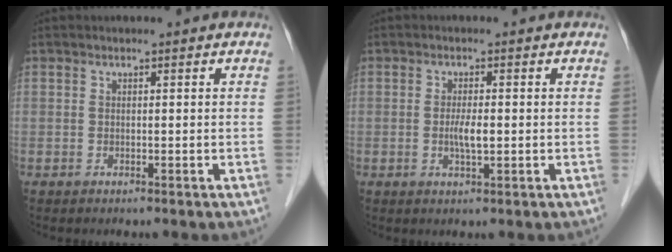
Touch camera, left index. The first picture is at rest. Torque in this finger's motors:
{"motor_torque": [0.89, 0.19, 0.13, 0.04]}